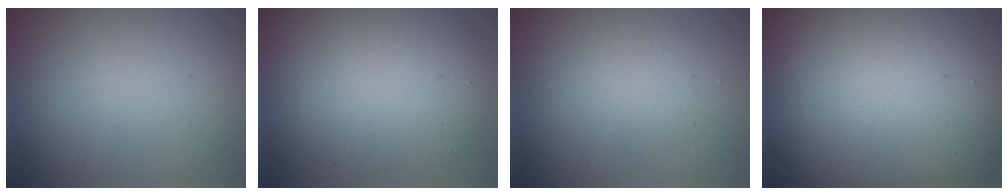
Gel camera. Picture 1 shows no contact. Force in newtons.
{"total": 6.7, "press": 6.7, "slide": 0.3}
{"total": 2.3, "press": 2.3, "slide": 0.1}
{"total": 21.9, "press": 21.9, "slide": 0.7}